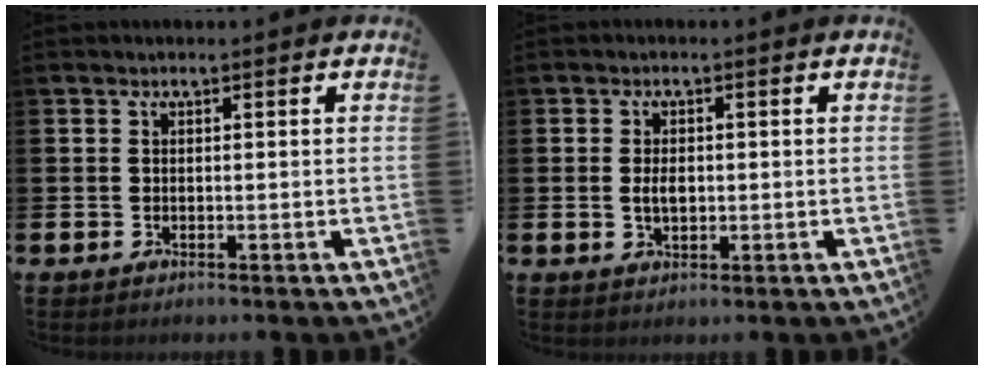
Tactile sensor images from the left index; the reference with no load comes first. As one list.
[{"total": 2.5, "force": [0.0, 1.5, 2.0], "torque": [-0.028, 0.001, -0.004]}]